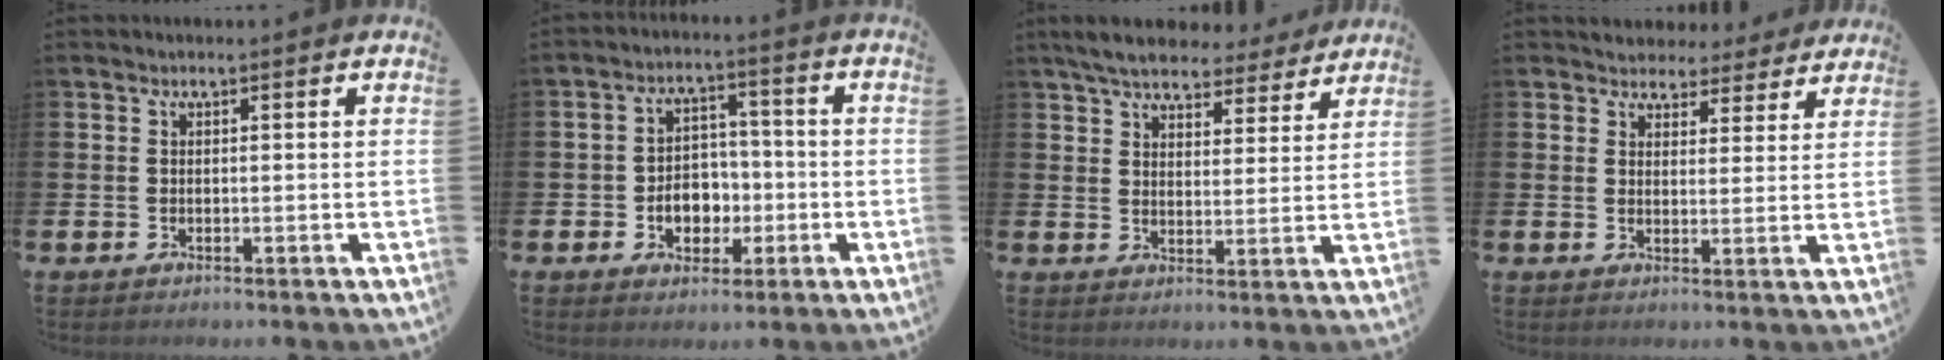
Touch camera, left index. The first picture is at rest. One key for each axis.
{"total": 5.0, "fx": -1.3, "fy": 4.2, "fz": 2.4, "tx": -0.032, "ty": 0.001, "tz": -0.033}
{"total": 6.3, "fx": 5.9, "fy": 1.7, "fz": 1.4, "tx": -0.051, "ty": -0.029, "tz": 0.105}
{"total": 4.2, "fx": 3.8, "fy": 1.8, "fz": 0.2, "tx": -0.010, "ty": -0.030, "tz": 0.063}